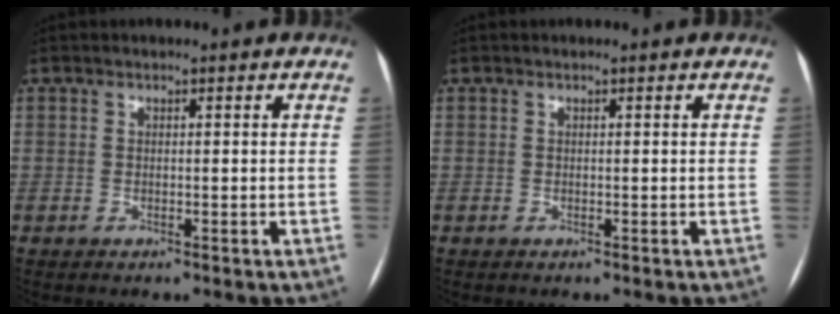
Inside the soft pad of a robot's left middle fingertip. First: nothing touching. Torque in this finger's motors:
{"motor_torque": [0.11, 0.13, 0.03, 0.01]}